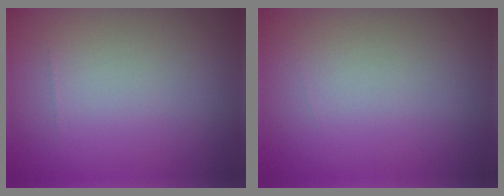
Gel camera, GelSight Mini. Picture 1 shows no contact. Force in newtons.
{"total": 0.0}